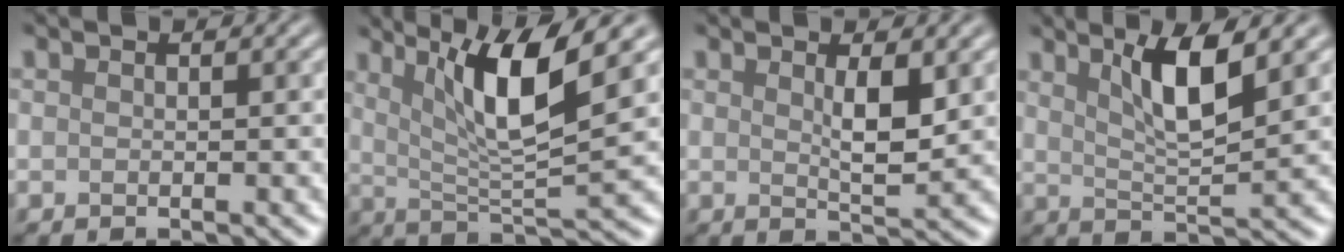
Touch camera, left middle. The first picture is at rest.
{"total": 7.4, "force": [3.2, 1.3, 6.6], "torque": [-0.111, 0.000, 0.058]}
{"total": 2.7, "force": [0.9, 0.7, 2.5], "torque": [-0.046, -0.004, 0.019]}
{"total": 4.8, "force": [2.4, 0.8, 4.1], "torque": [-0.072, -0.001, 0.045]}